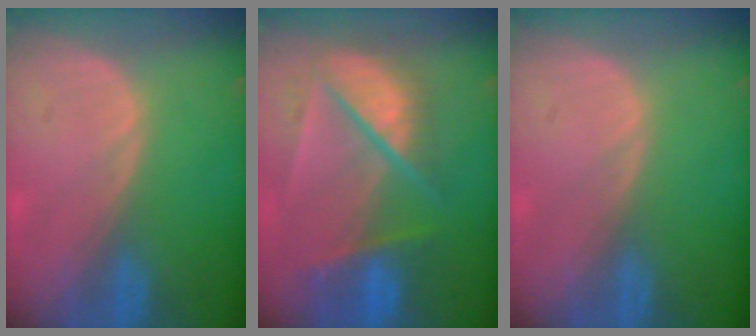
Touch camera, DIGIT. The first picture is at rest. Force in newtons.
{"total": 9.5, "press": 8.2, "slide": 4.7}
{"total": 0.0}